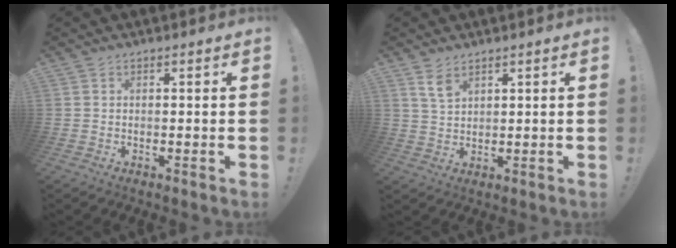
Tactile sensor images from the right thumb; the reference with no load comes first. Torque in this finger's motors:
{"motor_torque": [1.56, -0.12, 0.36, -0.31, -0.02]}